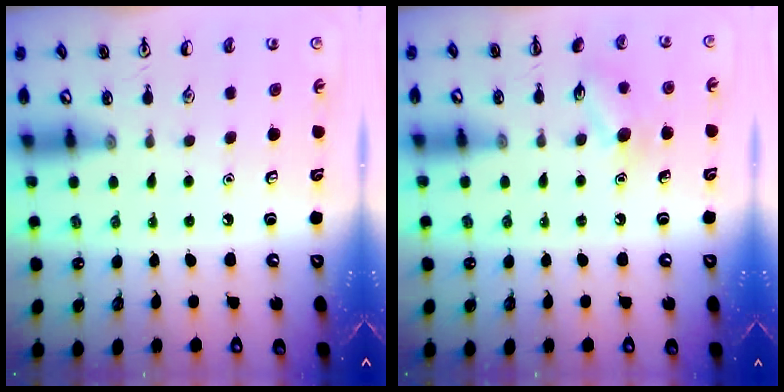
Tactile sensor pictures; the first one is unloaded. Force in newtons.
{"total": 8.5, "press": 8.5, "slide": 1.1}